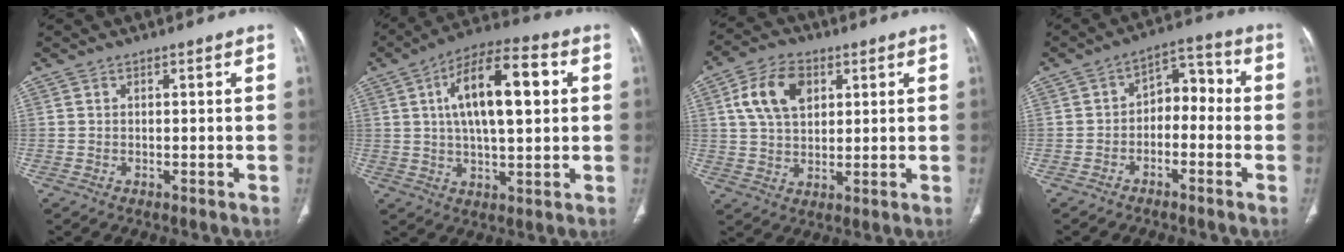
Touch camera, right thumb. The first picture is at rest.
{"total": 16.3, "force": [3.5, 6.6, 14.5], "torque": [-0.231, 0.014, 0.052]}
{"total": 10.6, "force": [3.6, 6.8, 7.3], "torque": [-0.120, 0.000, 0.064]}
{"total": 7.3, "force": [-2.0, 5.1, 4.9], "torque": [-0.045, 0.047, -0.044]}